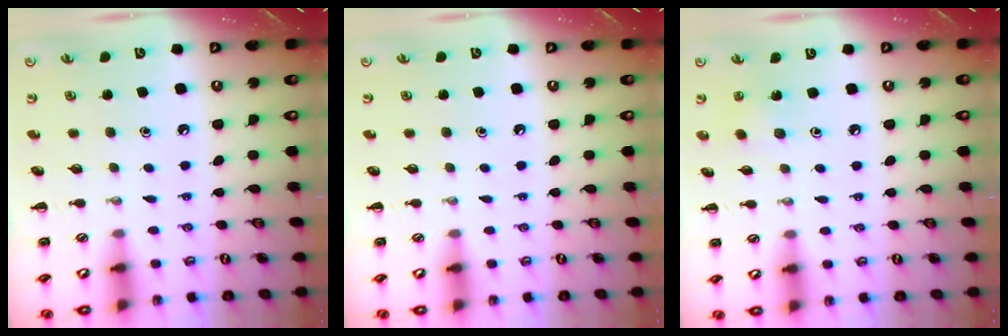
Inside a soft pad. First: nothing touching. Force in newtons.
{"total": 0.0}
{"total": 2.2, "press": 2.1, "slide": 0.7}